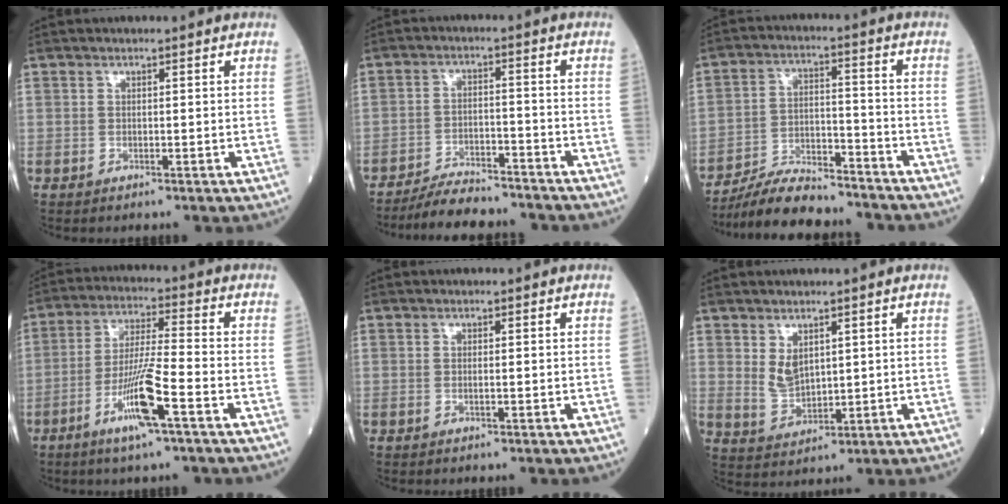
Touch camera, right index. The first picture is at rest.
{"total": 9.2, "force": [-8.6, 1.5, 2.7], "torque": [-0.037, -0.002, -0.141]}
{"total": 11.8, "force": [-11.0, 2.0, 3.6], "torque": [-0.062, 0.009, -0.191]}
{"total": 9.9, "force": [-4.8, -0.1, 8.7], "torque": [-0.171, -0.008, -0.092]}
{"total": 0.0}
{"total": 4.0, "force": [1.6, 2.5, 2.8], "torque": [-0.060, -0.003, 0.043]}